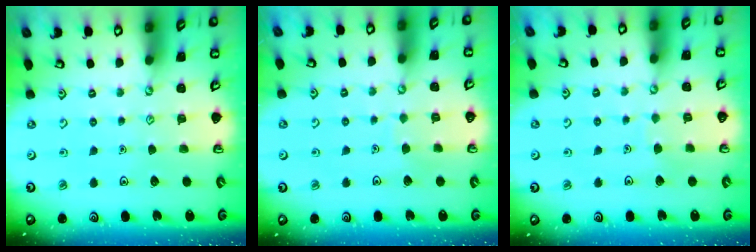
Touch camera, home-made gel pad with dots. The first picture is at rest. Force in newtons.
{"total": 2.6, "press": 2.6, "slide": 0.1}
{"total": 2.6, "press": 2.6, "slide": 0.1}